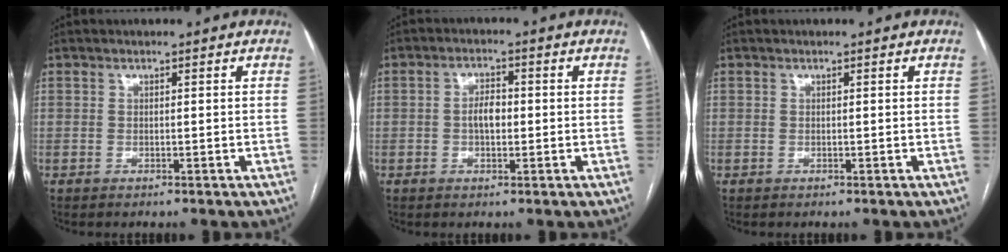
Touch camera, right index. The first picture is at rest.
{"total": 3.5, "force": [-0.2, 1.7, 3.0], "torque": [-0.056, 0.008, -0.005]}
{"total": 0.0}